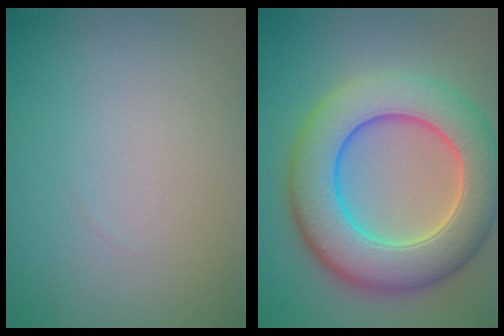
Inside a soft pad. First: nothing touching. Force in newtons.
{"total": 10.2, "press": 10.2, "slide": 0.8}